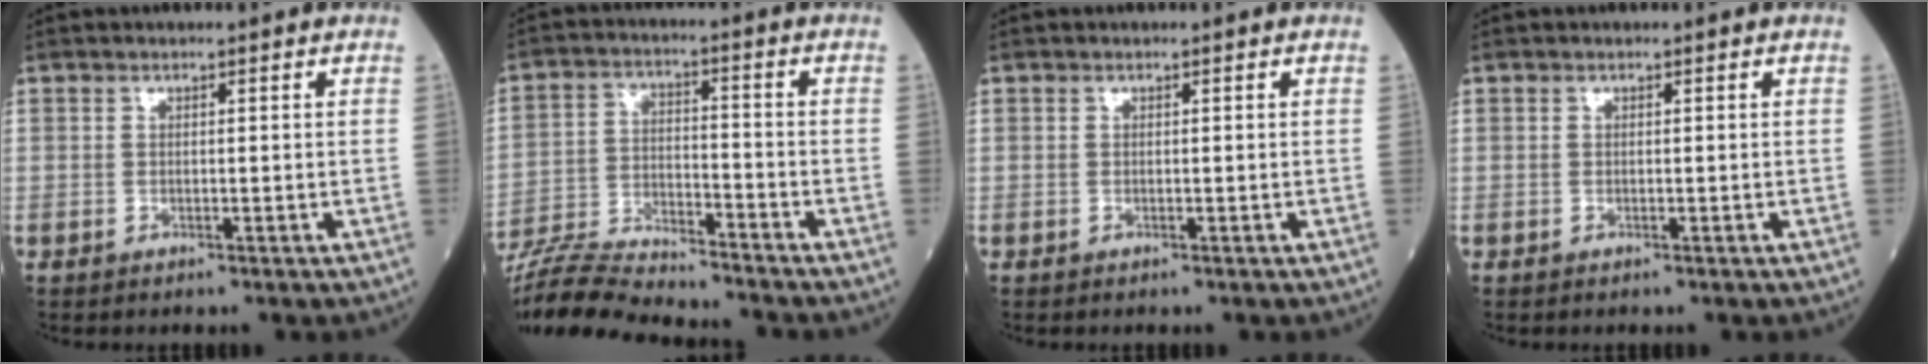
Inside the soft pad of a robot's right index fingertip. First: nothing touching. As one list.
[{"total": 13.5, "force": [-12.8, 0.3, 4.2], "torque": [-0.074, -0.008, -0.226]}, {"total": 0.0}, {"total": 0.0}]